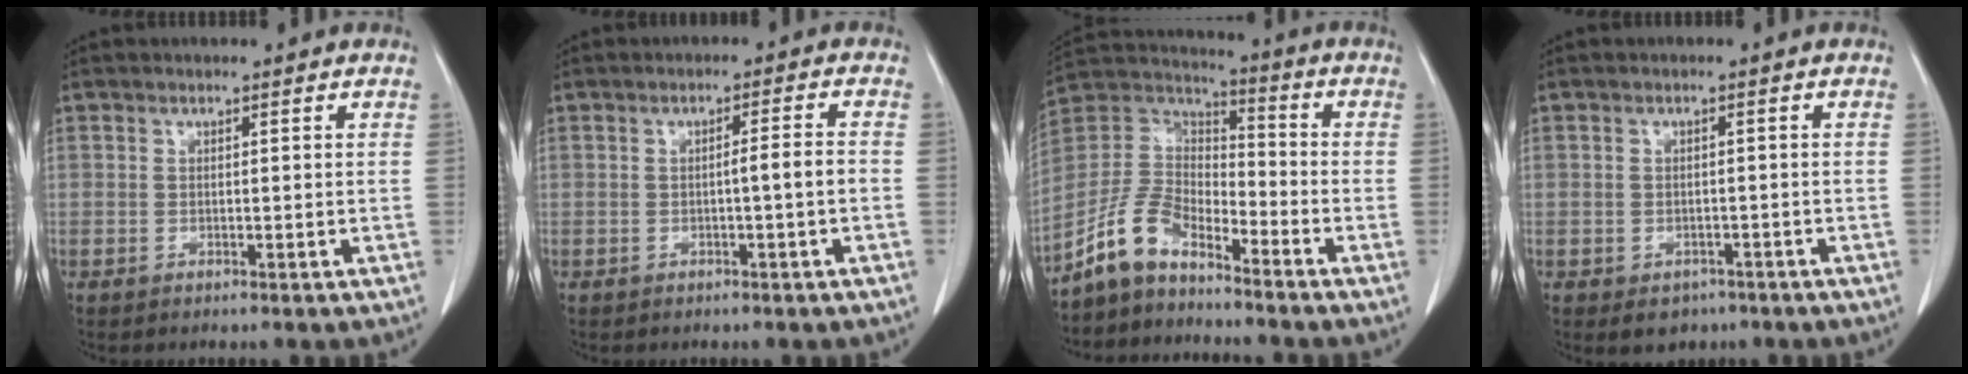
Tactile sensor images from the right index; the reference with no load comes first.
{"total": 2.7, "force": [-0.7, -0.2, 2.6], "torque": [-0.037, 0.002, -0.013]}
{"total": 9.9, "force": [-7.9, 2.9, 5.3], "torque": [-0.127, 0.021, -0.157]}
{"total": 3.3, "force": [-2.0, 2.4, 0.9], "torque": [-0.006, 0.005, -0.019]}